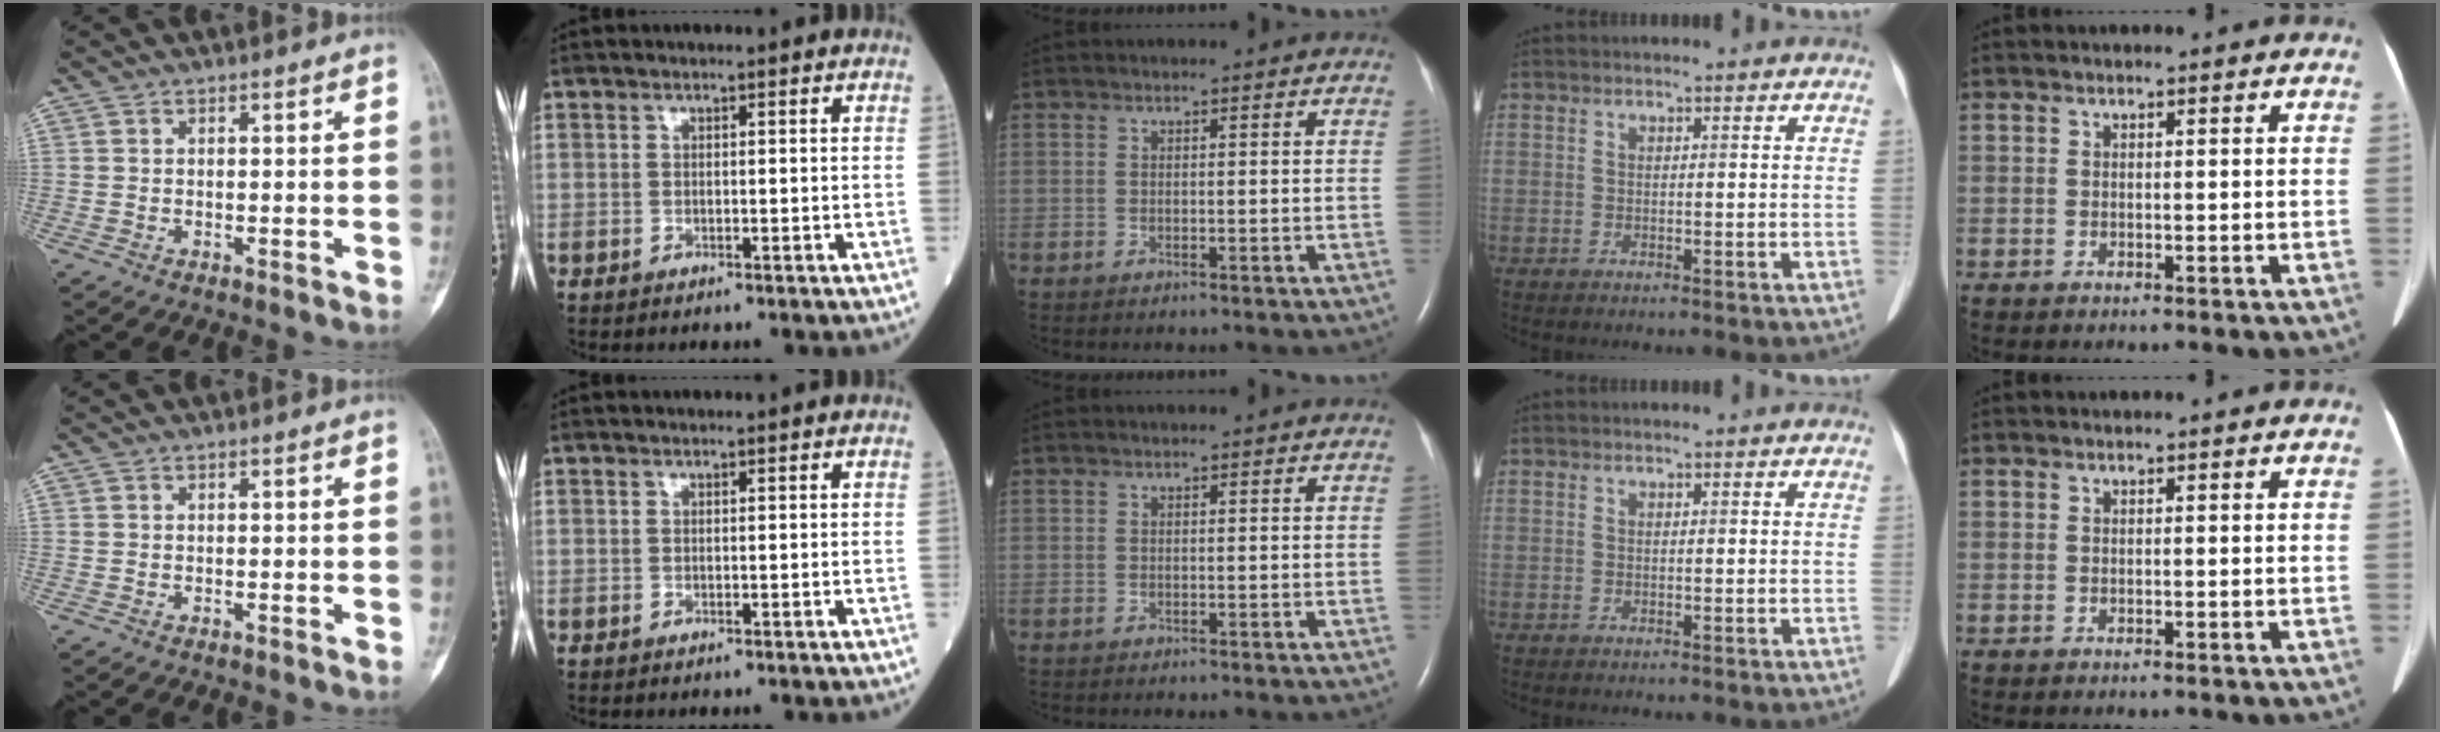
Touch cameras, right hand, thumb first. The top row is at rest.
{}